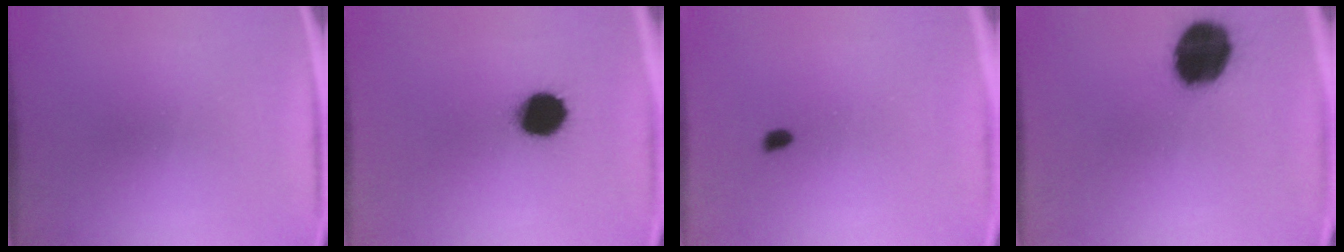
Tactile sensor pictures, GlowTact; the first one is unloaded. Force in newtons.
{"total": 11.1}
{"total": 0.8}
{"total": 18.2}